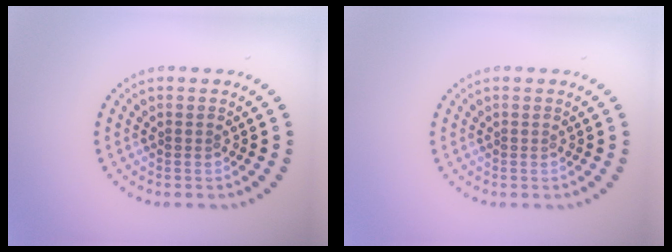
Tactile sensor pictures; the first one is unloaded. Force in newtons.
{"total": 0.0}